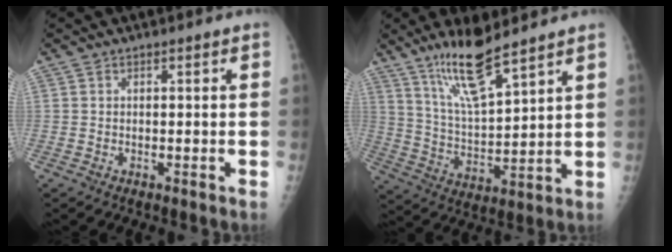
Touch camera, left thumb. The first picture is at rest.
{"total": 12.0, "force": [8.9, 2.0, 7.8], "torque": [-0.140, -0.060, 0.178]}